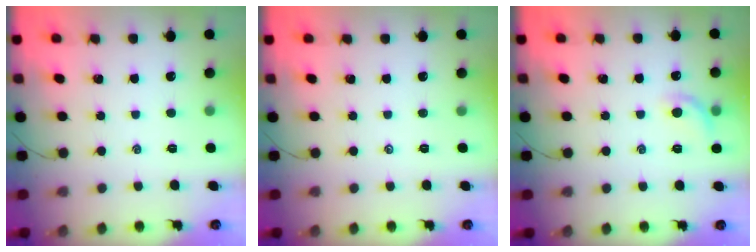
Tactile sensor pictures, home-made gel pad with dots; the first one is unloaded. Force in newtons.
{"total": 0.0}
{"total": 6.9, "press": 6.7, "slide": 1.7}